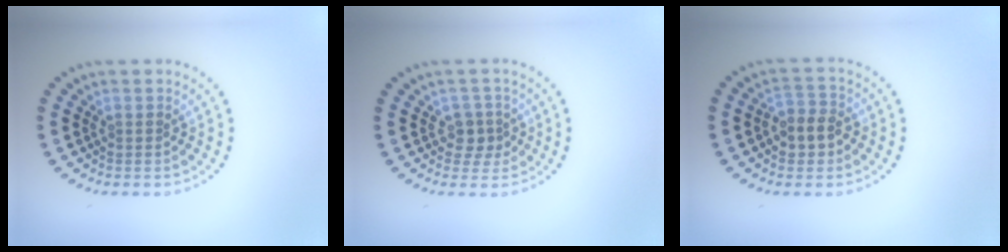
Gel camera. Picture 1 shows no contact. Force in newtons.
{"total": 1.6, "press": 1.4, "slide": 0.8}
{"total": 2.8, "press": 2.6, "slide": 0.9}